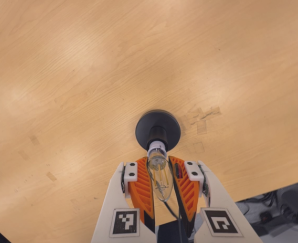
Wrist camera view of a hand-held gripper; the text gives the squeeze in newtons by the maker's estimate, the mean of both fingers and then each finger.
{"total": 23.5, "left": 23.4, "right": 23.6}